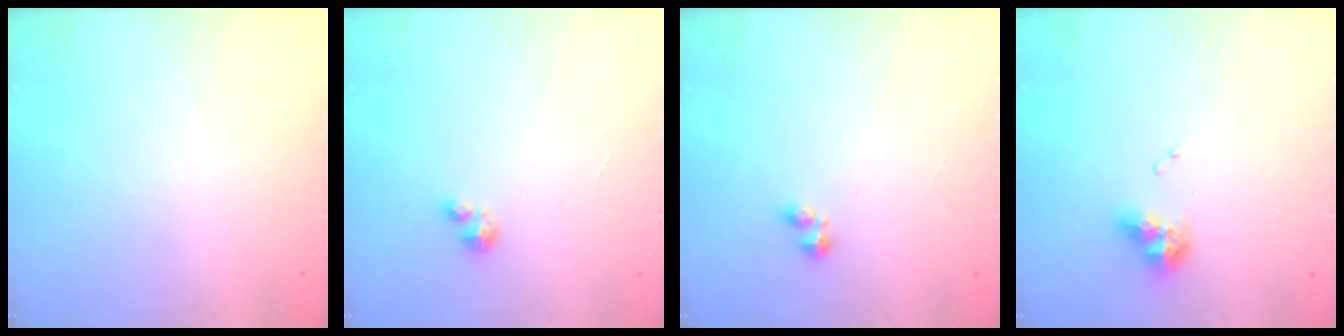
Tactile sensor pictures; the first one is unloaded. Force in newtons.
{"total": 2.1, "press": 2.1, "slide": 0.2}
{"total": 2.2, "press": 2.1, "slide": 0.7}
{"total": 9.5, "press": 9.5, "slide": 1.0}